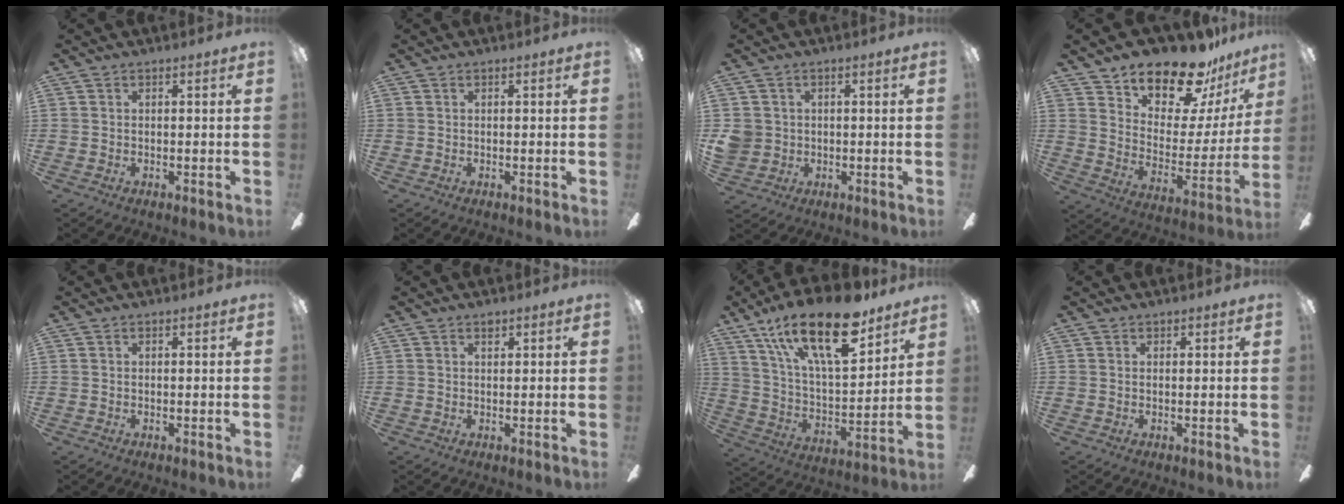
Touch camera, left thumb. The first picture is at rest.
{"total": 0.0}
{"total": 4.0, "force": [0.4, 3.9, 0.7], "torque": [-0.020, 0.005, 0.007]}
{"total": 17.7, "force": [14.9, 7.0, 6.6], "torque": [-0.114, -0.114, 0.259]}
{"total": 0.0}
{"total": 1.2, "force": [0.9, 0.6, 0.5], "torque": [-0.003, -0.003, 0.015]}
{"total": 24.2, "force": [15.8, 9.2, 15.9], "torque": [-0.272, -0.087, 0.267]}
{"total": 0.6, "force": [0.4, 0.4, 0.0], "torque": [0.000, 0.002, 0.008]}